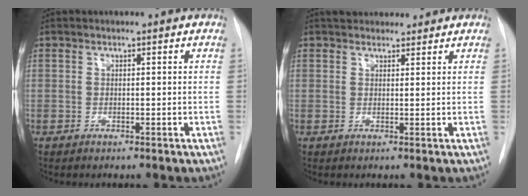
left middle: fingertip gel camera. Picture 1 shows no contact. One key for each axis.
{"total": 5.4, "fx": 4.8, "fy": 1.9, "fz": 1.6, "tx": -0.010, "ty": 0.023, "tz": 0.070}